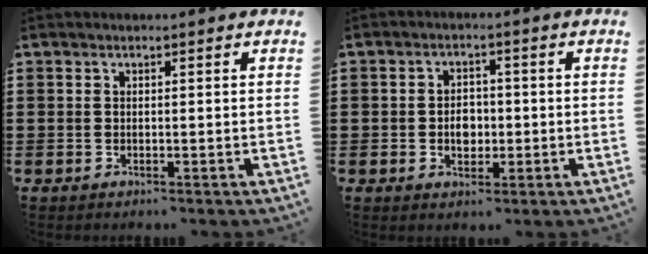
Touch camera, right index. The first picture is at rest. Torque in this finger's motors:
{"motor_torque": [2.14, 0.00, 0.13, 0.03]}